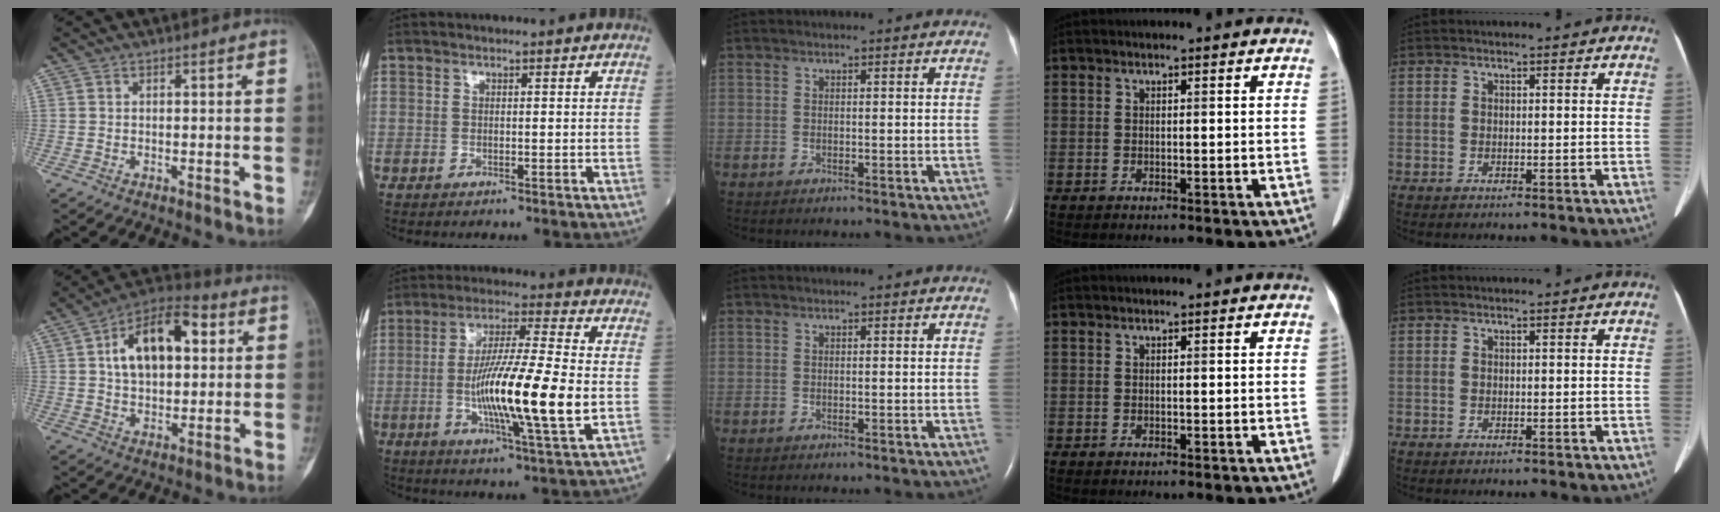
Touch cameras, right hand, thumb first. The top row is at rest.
{"thumb": {"total": 16.0, "force": [4.0, 9.2, 12.5], "torque": [-0.181, 0.016, 0.060]}, "index": {"total": 16.6, "force": [-2.3, 0.4, 16.4], "torque": [-0.294, -0.015, -0.045]}}